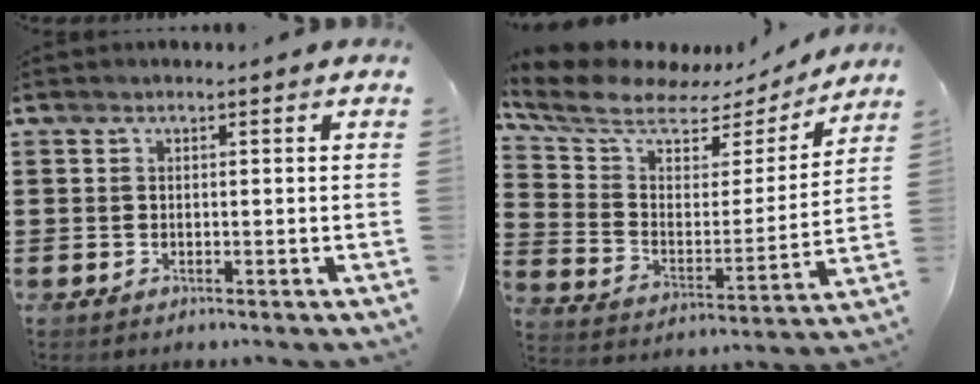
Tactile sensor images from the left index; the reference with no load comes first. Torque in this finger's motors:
{"motor_torque": [2.14, 0.00, 1.05, 0.21]}